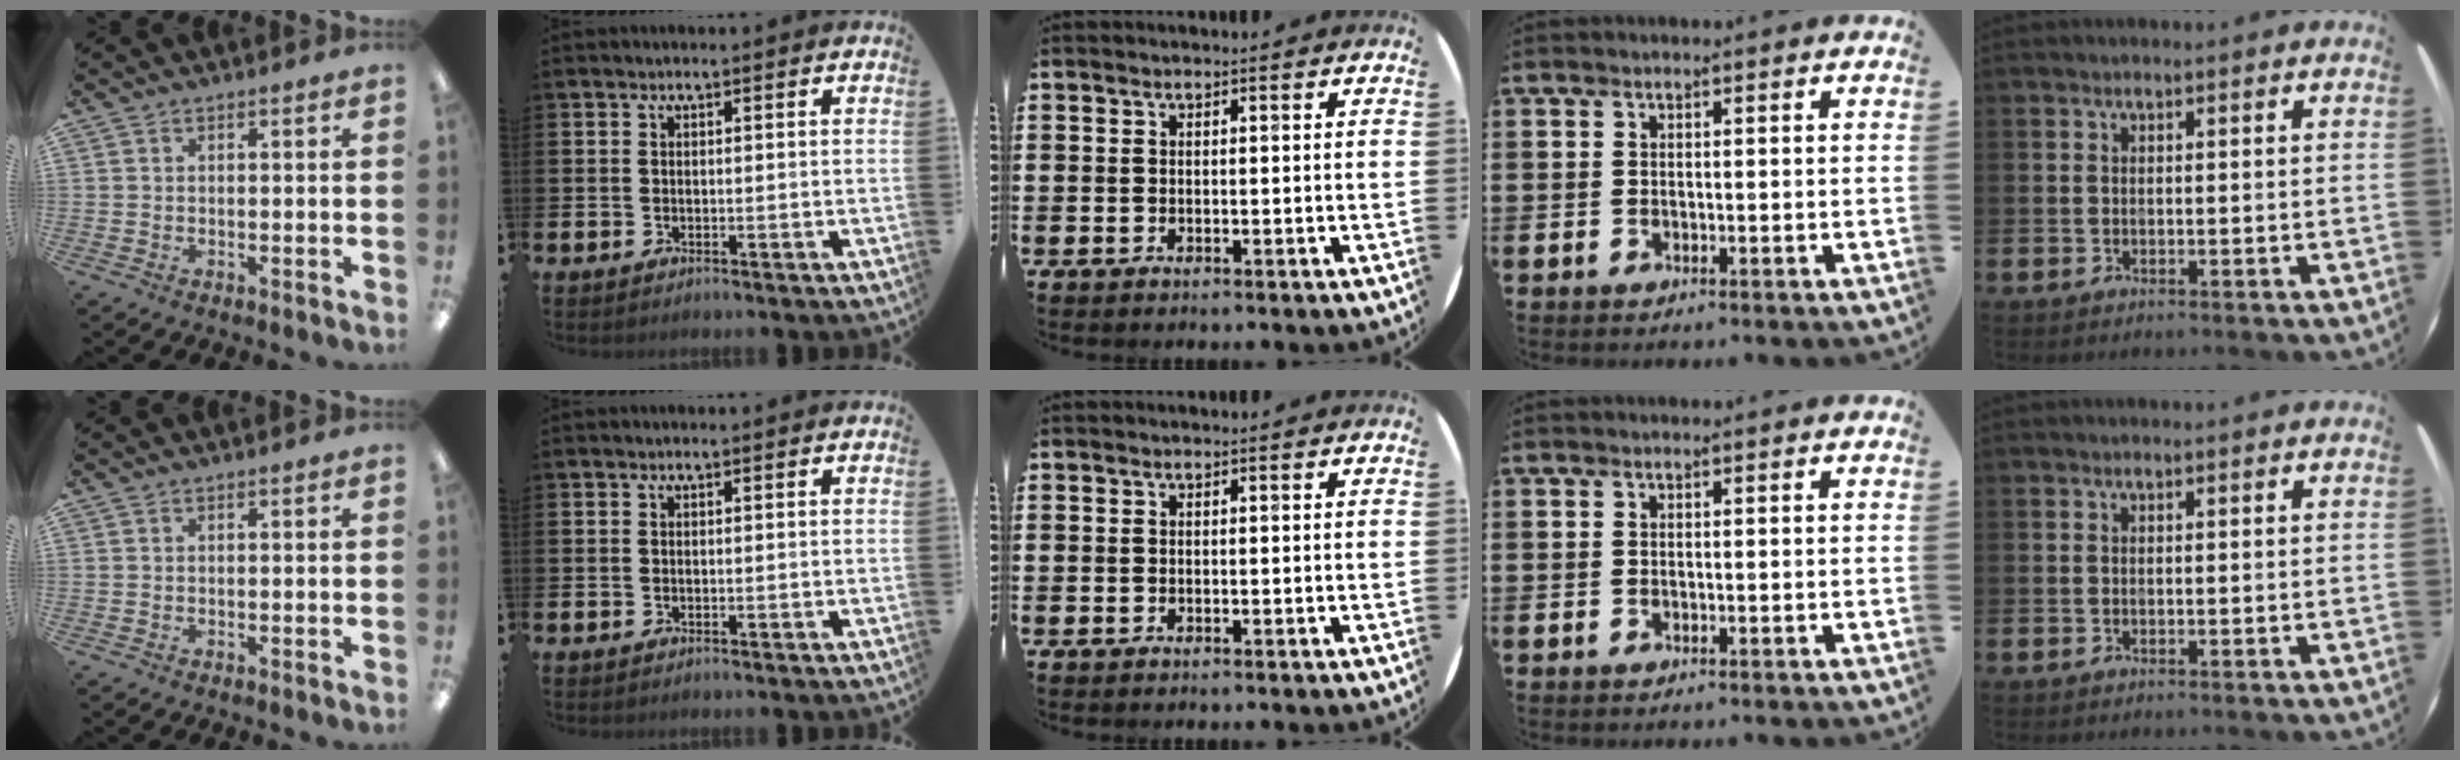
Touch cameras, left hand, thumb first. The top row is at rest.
{}